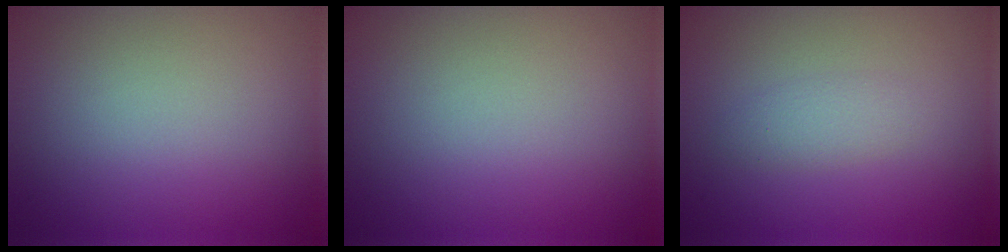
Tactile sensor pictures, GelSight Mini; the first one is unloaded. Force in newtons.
{"total": 0.0}
{"total": 1.4, "press": 1.4, "slide": 0.0}